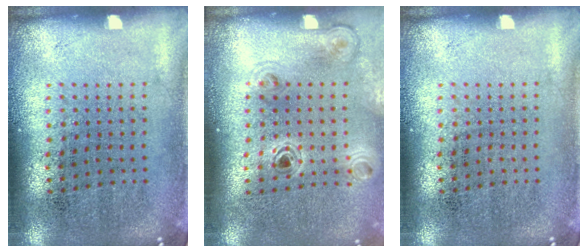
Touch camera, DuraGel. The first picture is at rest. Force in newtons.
{"total": 1.1, "press": 1.1, "slide": 0.1}
{"total": 0.0}